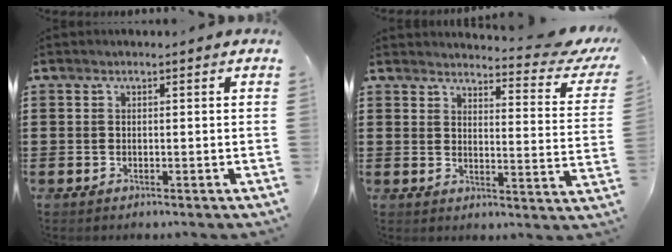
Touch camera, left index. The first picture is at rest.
{"total": 4.1, "force": [3.6, 0.2, 1.9], "torque": [-0.030, -0.031, 0.054]}